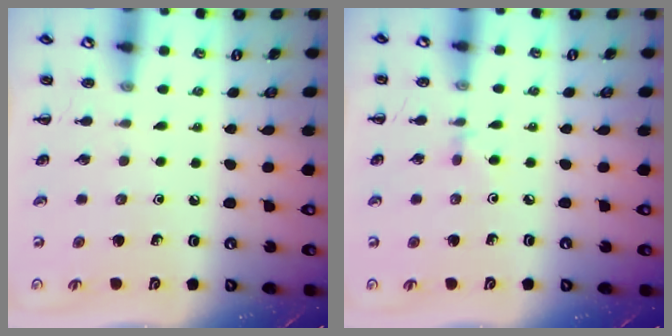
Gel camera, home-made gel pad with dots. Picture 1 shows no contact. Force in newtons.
{"total": 2.2, "press": 2.0, "slide": 0.8}